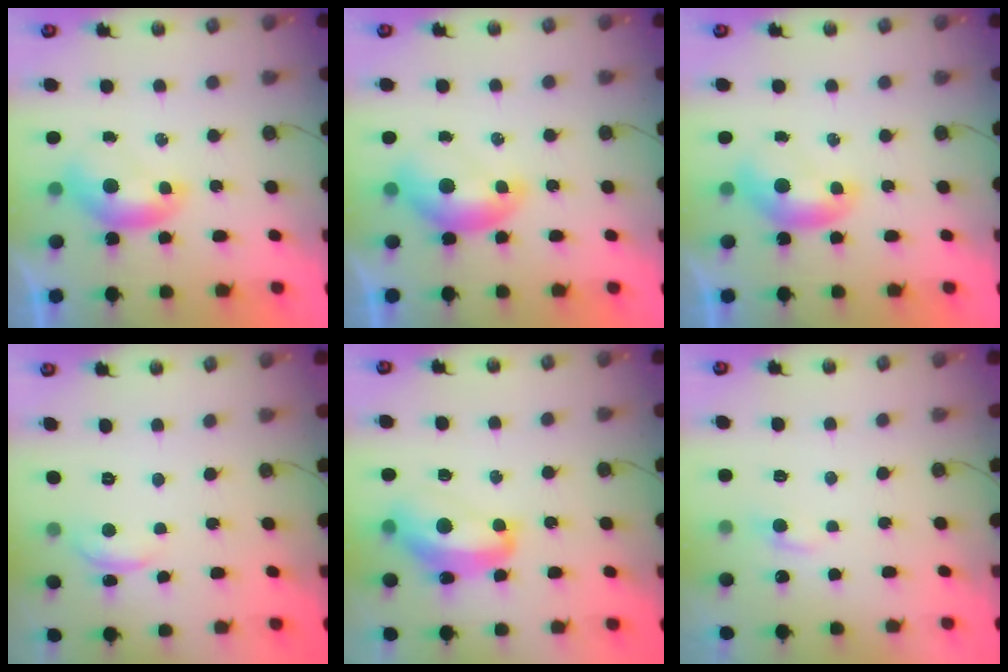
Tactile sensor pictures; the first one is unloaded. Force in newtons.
{"total": 1.7, "press": 1.5, "slide": 0.6}
{"total": 0.0}
{"total": 0.6, "press": 0.1, "slide": 0.6}
{"total": 7.8, "press": 7.8, "slide": 1.0}
{"total": 0.8, "press": 0.7, "slide": 0.4}